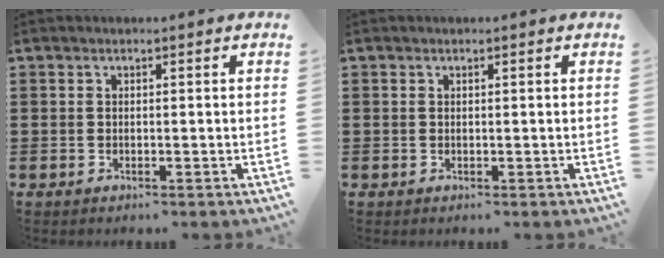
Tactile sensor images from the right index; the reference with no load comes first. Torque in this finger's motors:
{"motor_torque": [-1.12, 1.01, -0.67, -0.21]}